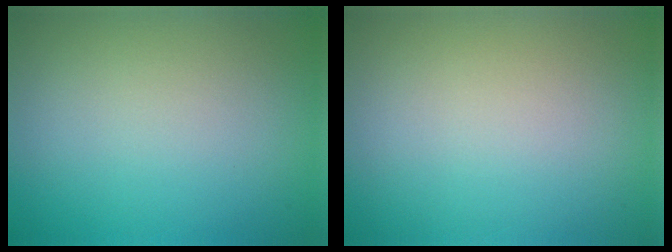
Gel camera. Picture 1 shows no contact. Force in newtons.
{"total": 0.0}